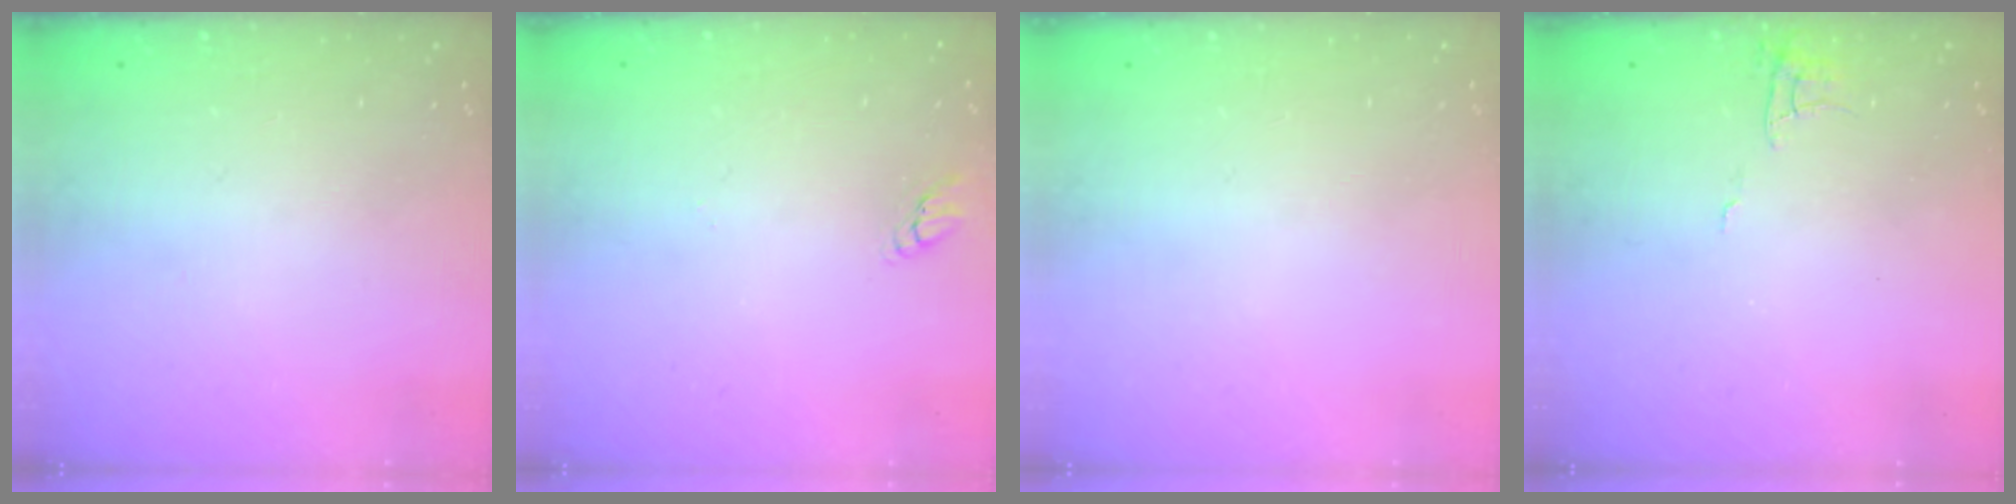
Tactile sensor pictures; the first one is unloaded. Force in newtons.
{"total": 2.2, "press": 2.2, "slide": 0.2}
{"total": 0.0}
{"total": 5.0, "press": 5.0, "slide": 0.4}